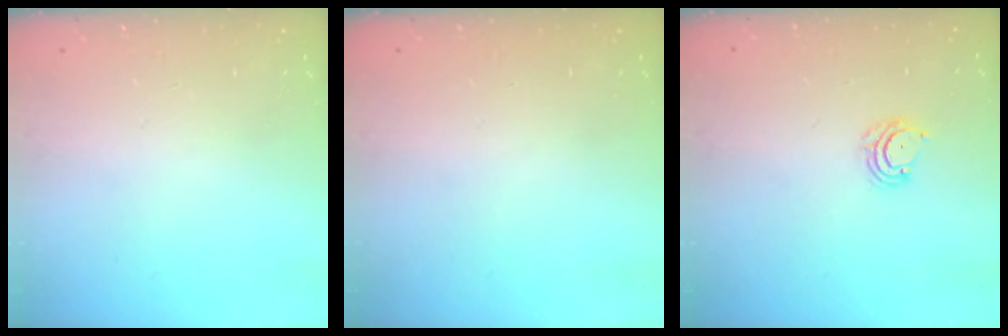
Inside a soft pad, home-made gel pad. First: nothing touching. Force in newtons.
{"total": 0.0}
{"total": 5.6, "press": 5.5, "slide": 0.5}